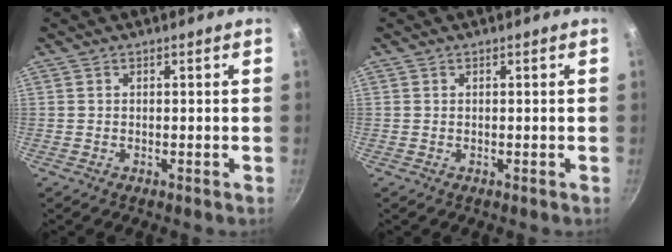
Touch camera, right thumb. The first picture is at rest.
{"total": 0.0}